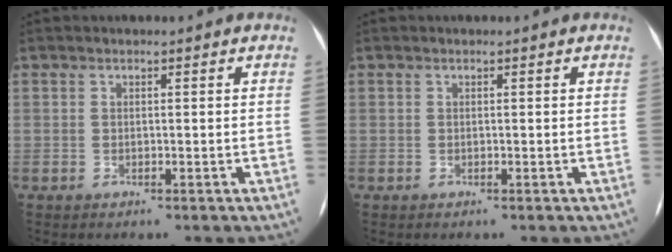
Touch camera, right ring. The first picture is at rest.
{"total": 0.0}